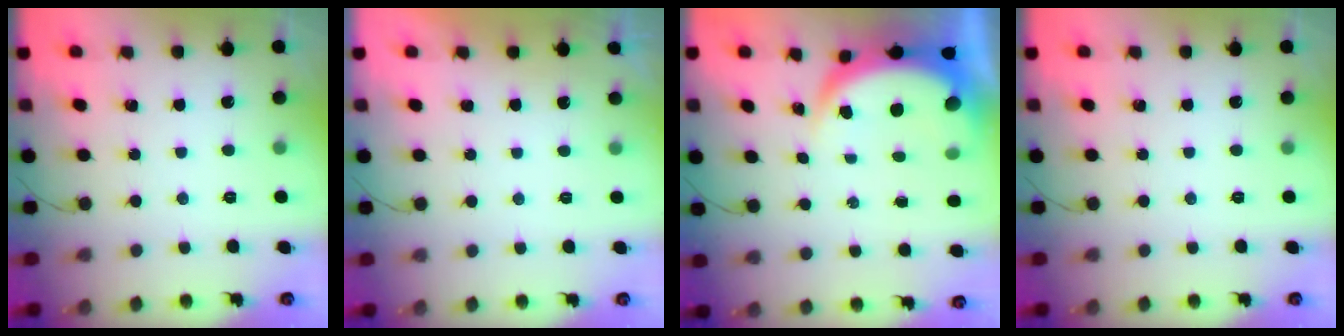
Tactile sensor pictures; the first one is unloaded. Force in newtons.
{"total": 1.1, "press": 1.0, "slide": 0.5}
{"total": 6.9, "press": 6.8, "slide": 0.8}
{"total": 0.0}